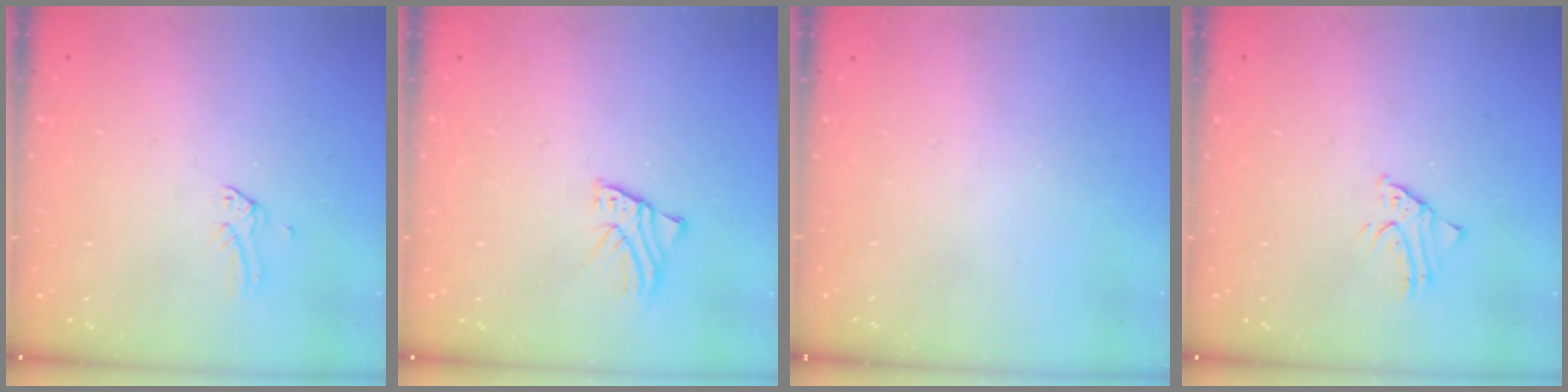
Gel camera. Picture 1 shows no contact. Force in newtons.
{"total": 2.0, "press": 2.0, "slide": 0.2}
{"total": 0.0}
{"total": 1.9, "press": 1.9, "slide": 0.1}